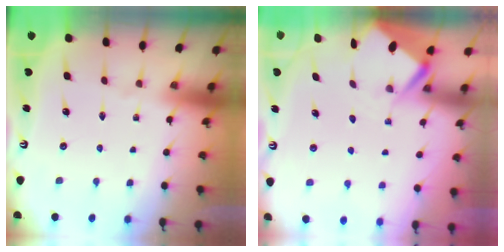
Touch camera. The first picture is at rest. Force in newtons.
{"total": 3.5, "press": 3.5, "slide": 0.3}